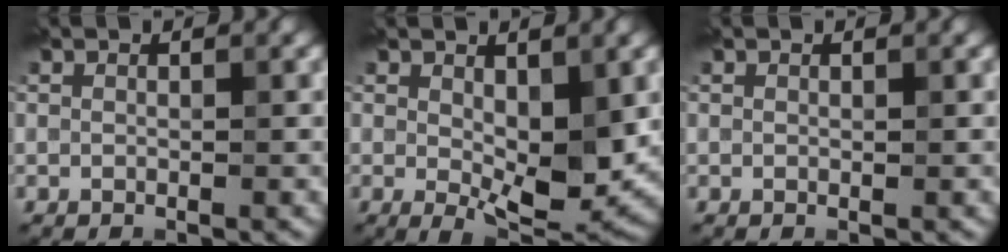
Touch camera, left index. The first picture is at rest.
{"total": 6.1, "force": [0.4, 2.7, 5.4], "torque": [-0.095, -0.016, 0.015]}
{"total": 0.0}